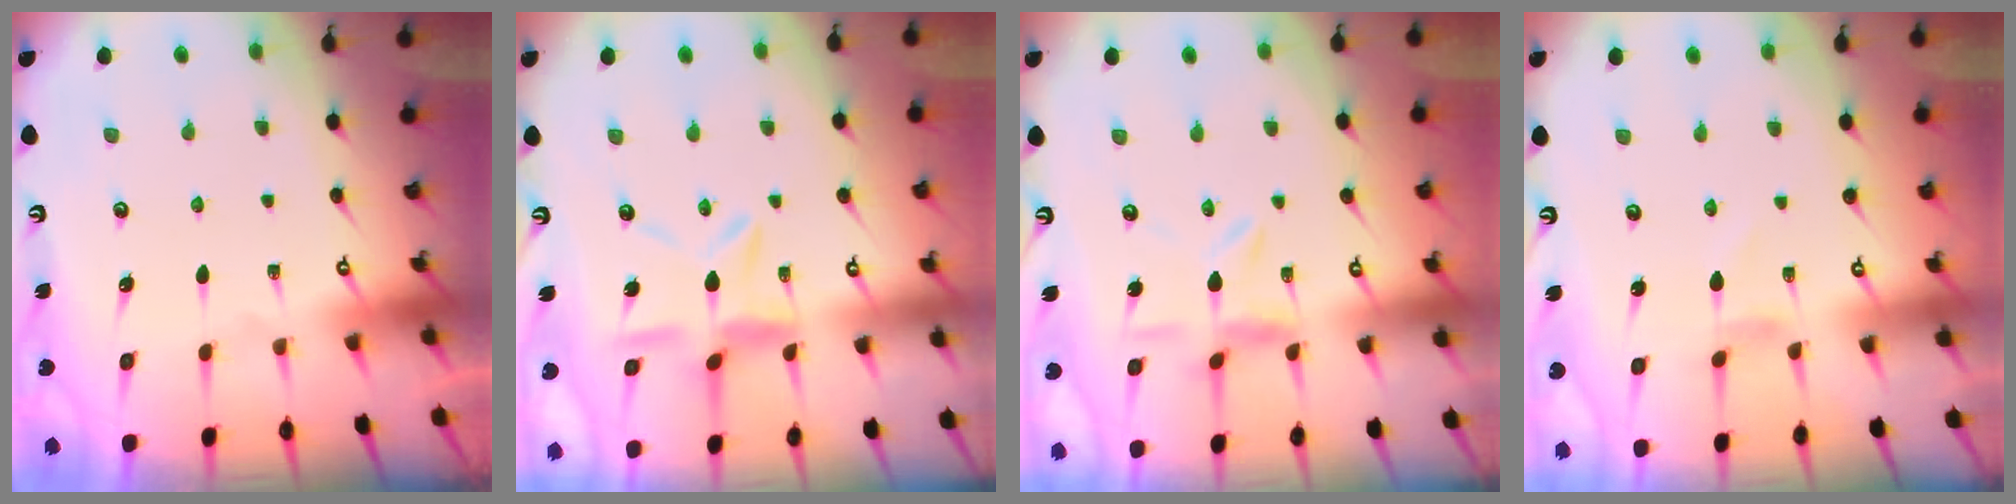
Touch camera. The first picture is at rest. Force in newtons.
{"total": 8.5, "press": 8.5, "slide": 0.8}
{"total": 5.1, "press": 5.1, "slide": 0.5}
{"total": 0.8, "press": 0.8, "slide": 0.1}